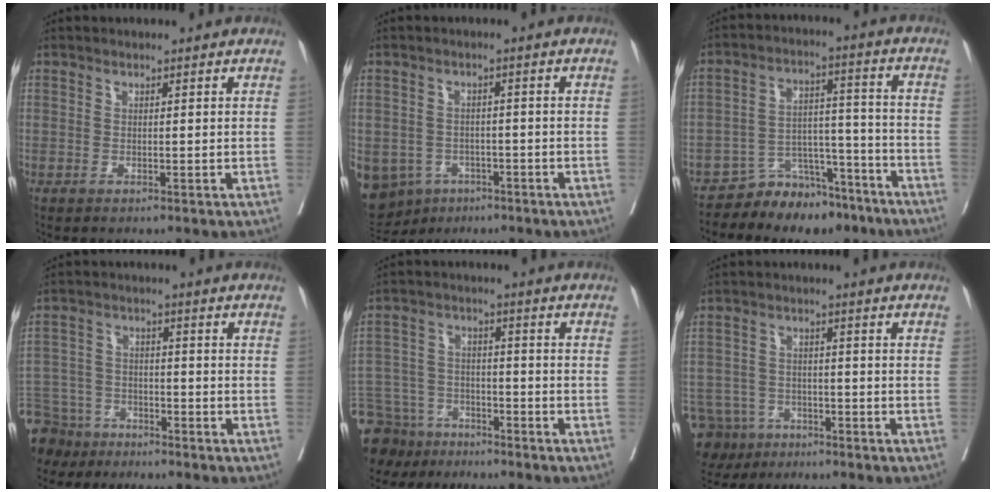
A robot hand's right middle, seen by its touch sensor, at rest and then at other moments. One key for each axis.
{"total": 13.2, "fx": -6.6, "fy": 10.6, "fz": 4.1, "tx": -0.126, "ty": 0.000, "tz": -0.084}
{"total": 9.7, "fx": -8.2, "fy": 4.7, "fz": 2.1, "tx": -0.019, "ty": 0.051, "tz": -0.132}
{"total": 12.2, "fx": -9.6, "fy": 7.1, "fz": 2.6, "tx": -0.081, "ty": 0.000, "tz": -0.164}
{"total": 15.1, "fx": -11.8, "fy": 8.5, "fz": 4.2, "tx": -0.115, "ty": 0.007, "tz": -0.187}
{"total": 9.8, "fx": -6.7, "fy": 6.8, "fz": 2.2, "tx": -0.056, "ty": -0.001, "tz": -0.107}